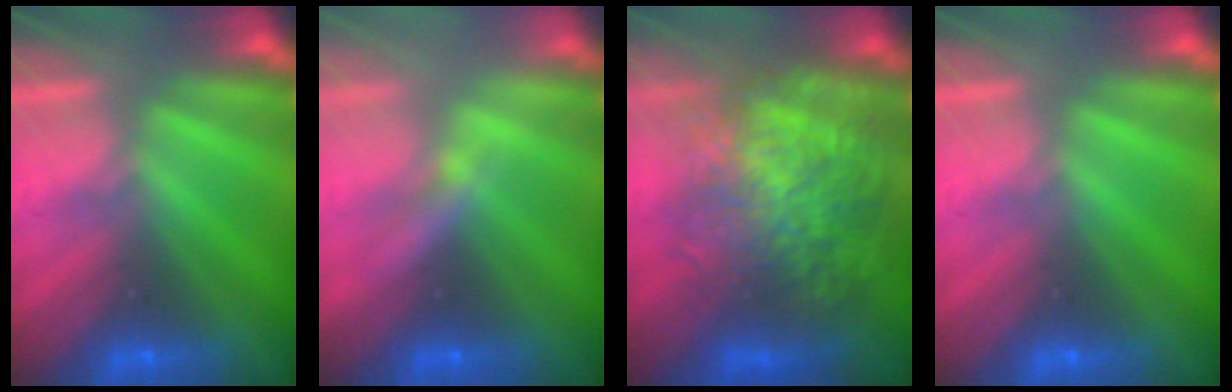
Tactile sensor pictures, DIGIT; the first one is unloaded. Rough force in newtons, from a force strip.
{"total": 2.1}
{"total": 8.7}
{"total": 0.0}